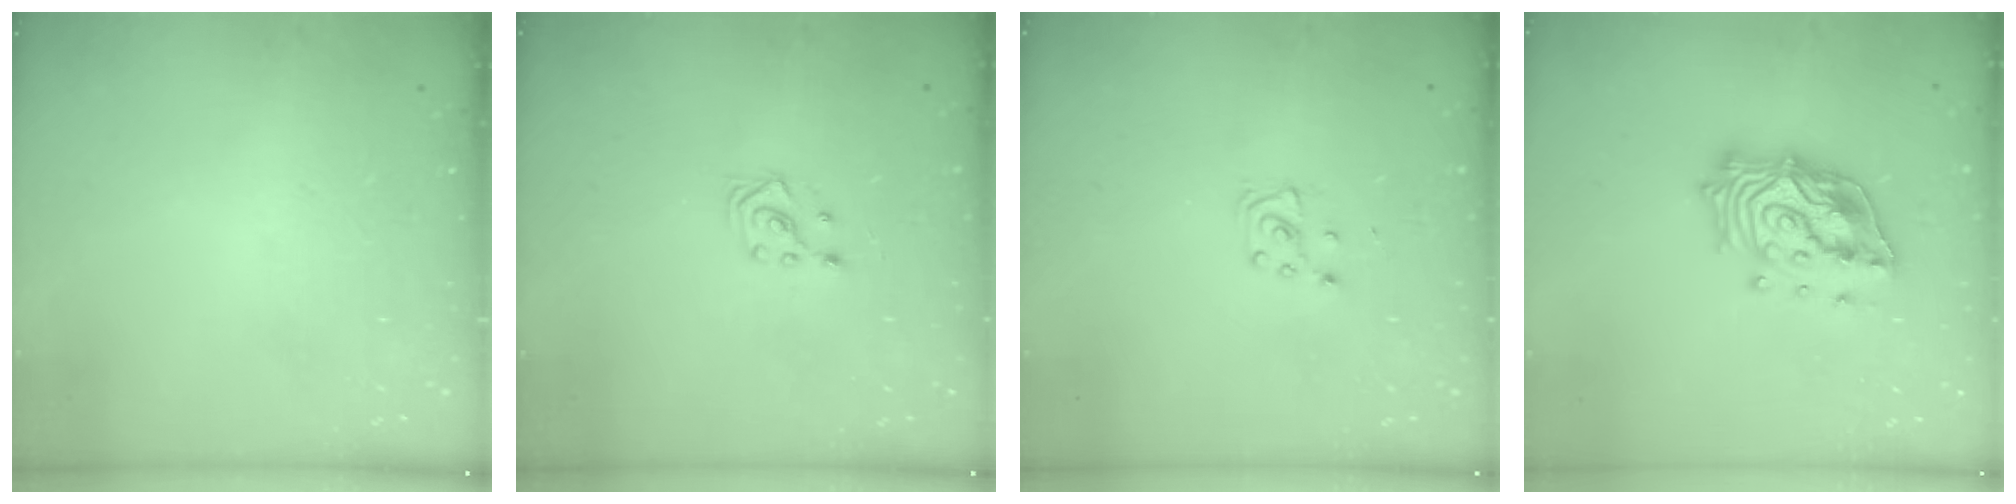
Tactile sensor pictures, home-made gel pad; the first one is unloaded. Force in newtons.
{"total": 2.9, "press": 2.7, "slide": 1.0}
{"total": 4.1, "press": 4.1, "slide": 0.4}
{"total": 17.6, "press": 17.4, "slide": 2.6}